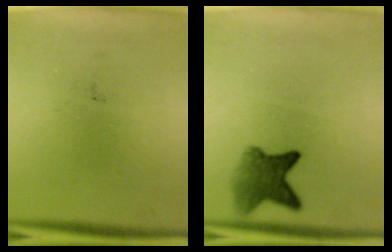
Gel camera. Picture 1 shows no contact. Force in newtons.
{"total": 5.8}